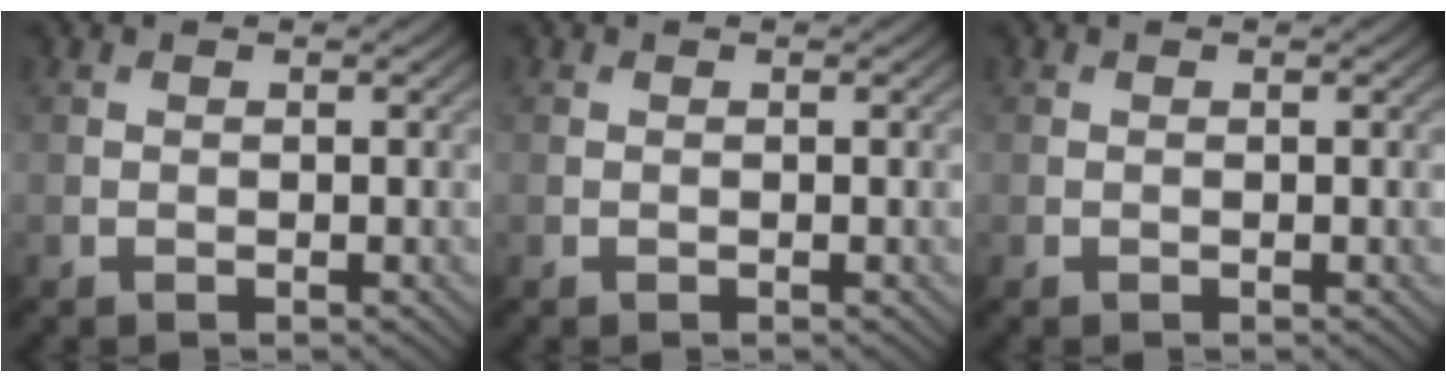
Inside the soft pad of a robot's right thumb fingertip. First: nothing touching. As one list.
[{"total": 0.0}, {"total": 0.0}]